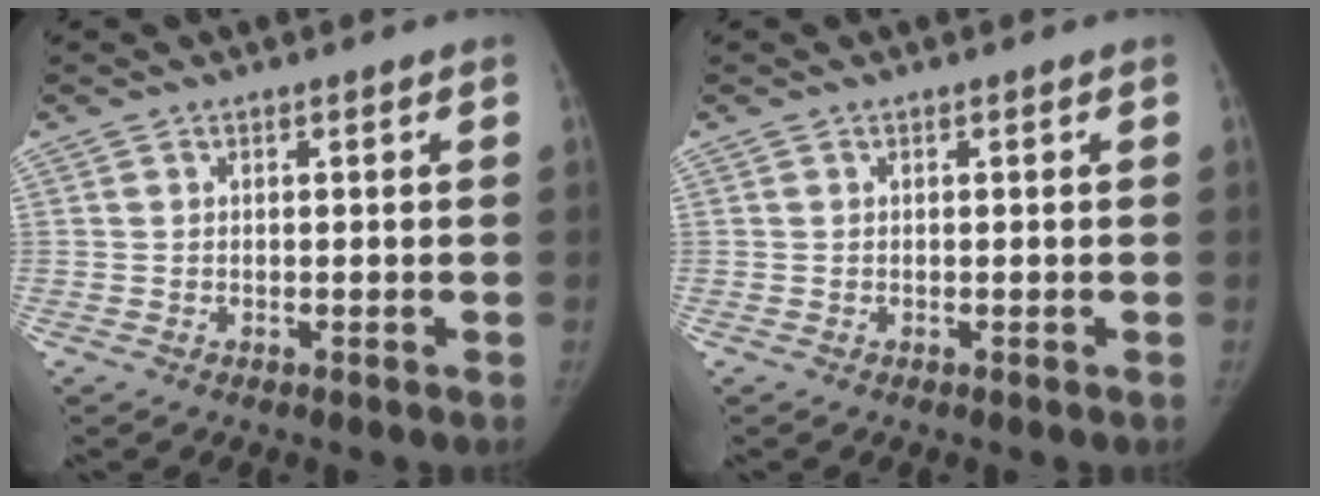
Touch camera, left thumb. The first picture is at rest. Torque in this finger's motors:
{"motor_torque": [0.01, -0.01, 0.04, -0.04, 0.00]}